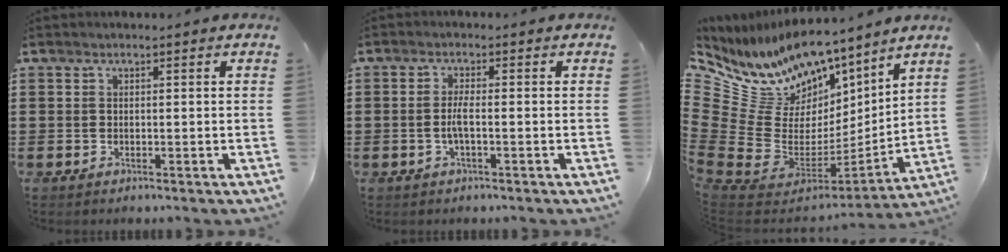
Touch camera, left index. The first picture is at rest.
{"total": 2.5, "force": [-0.7, 0.3, 2.4], "torque": [-0.061, -0.004, -0.019]}
{"total": 11.6, "force": [9.2, 6.3, 3.2], "torque": [-0.109, -0.109, 0.165]}